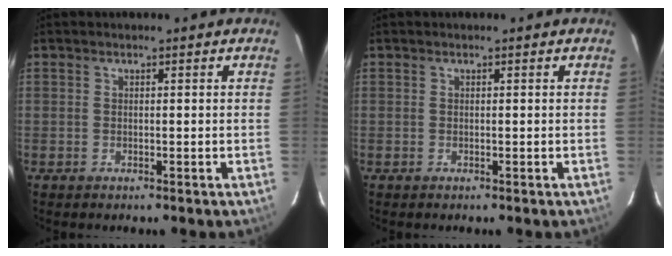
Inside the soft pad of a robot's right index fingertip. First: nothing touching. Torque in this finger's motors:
{"motor_torque": [0.00, 0.00, 0.00, 0.00]}